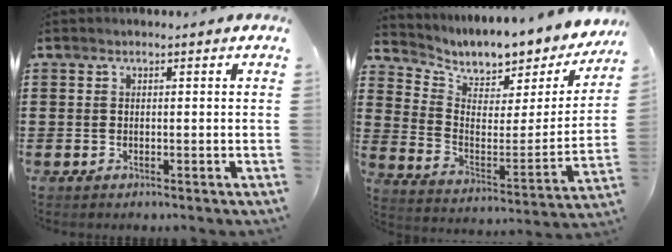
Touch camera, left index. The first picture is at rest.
{"total": 6.4, "force": [5.9, 1.7, 1.5], "torque": [-0.050, -0.059, 0.097]}